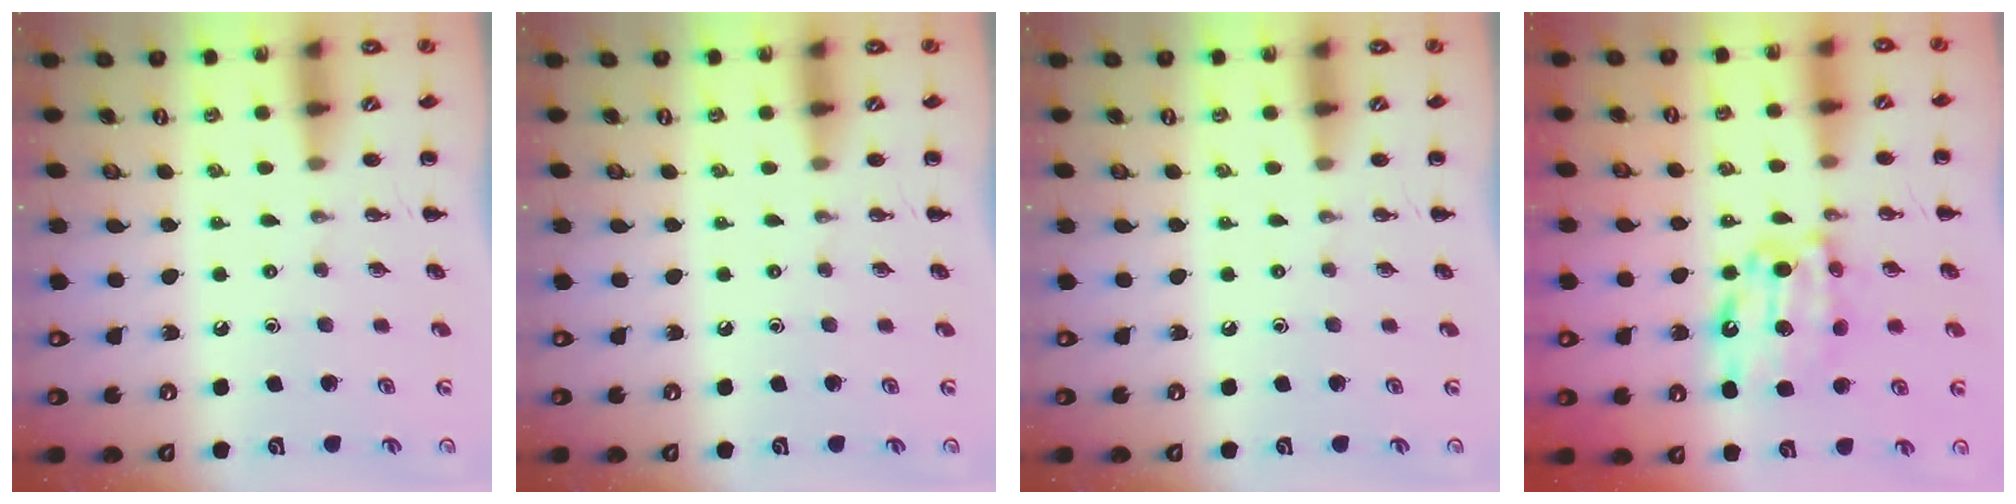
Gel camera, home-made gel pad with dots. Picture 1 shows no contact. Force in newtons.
{"total": 0.0}
{"total": 0.0}
{"total": 11.5, "press": 11.5, "slide": 0.9}